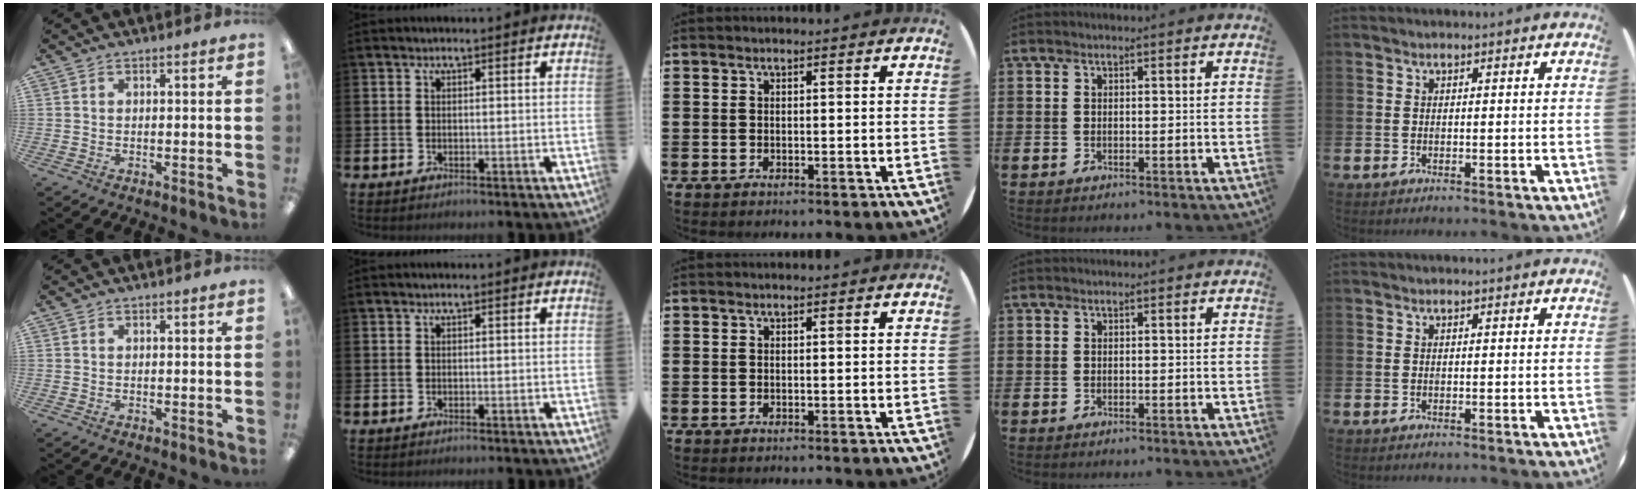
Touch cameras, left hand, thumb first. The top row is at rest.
{}